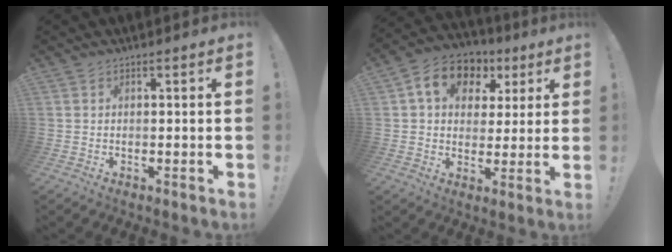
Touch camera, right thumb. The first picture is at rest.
{"total": 13.3, "force": [5.4, 9.9, 7.0], "torque": [-0.109, -0.011, 0.103]}